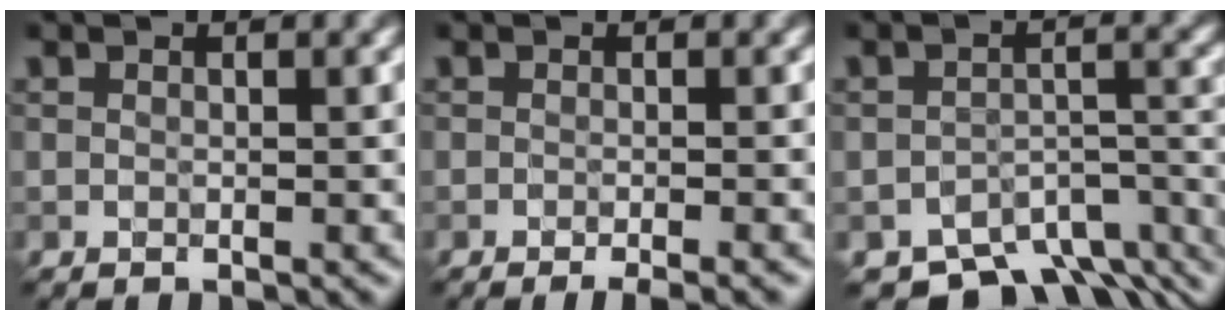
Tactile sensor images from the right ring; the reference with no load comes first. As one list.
[{"total": 2.5, "force": [-1.5, 0.4, 1.9], "torque": [-0.023, -0.002, -0.022]}, {"total": 7.9, "force": [-6.3, 3.4, 3.4], "torque": [-0.038, -0.021, -0.095]}]